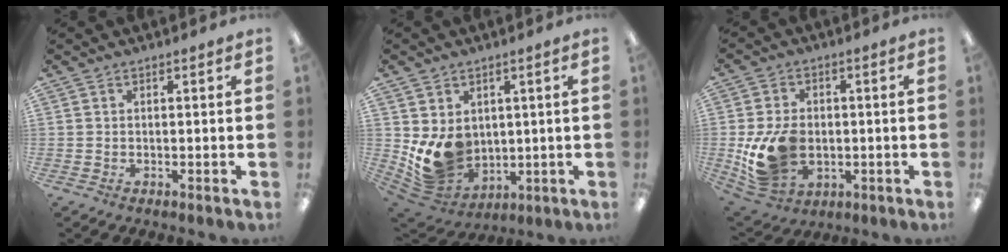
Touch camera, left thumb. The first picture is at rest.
{"total": 10.6, "force": [1.3, 9.2, 5.1], "torque": [-0.106, -0.025, 0.033]}
{"total": 13.7, "force": [-2.2, 10.0, 9.1], "torque": [-0.193, 0.005, -0.037]}